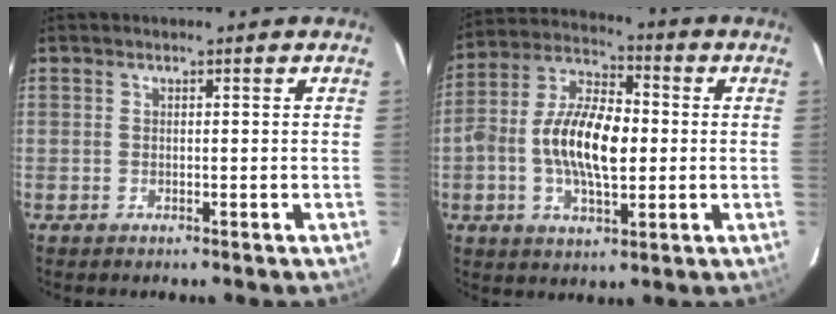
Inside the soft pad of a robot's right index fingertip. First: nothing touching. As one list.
[{"total": 14.1, "force": [-0.9, 7.0, 12.2], "torque": [-0.237, 0.017, -0.022]}]